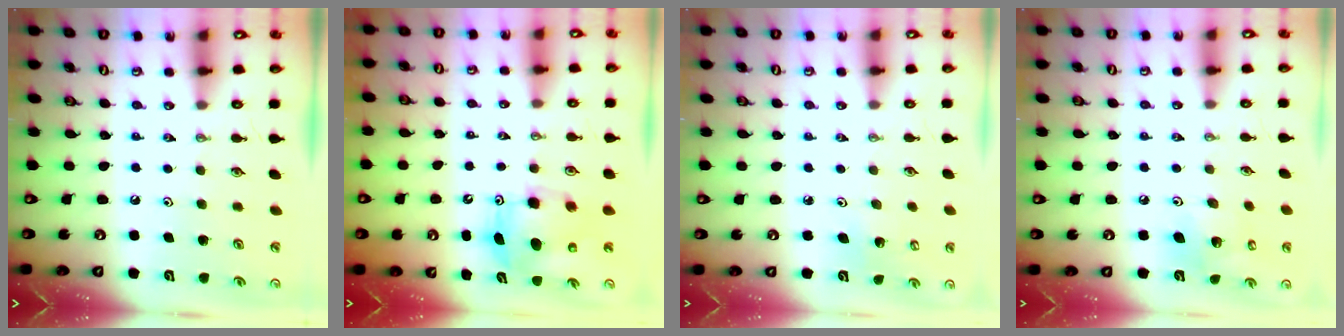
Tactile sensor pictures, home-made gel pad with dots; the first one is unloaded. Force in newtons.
{"total": 8.4, "press": 8.2, "slide": 2.0}
{"total": 2.9, "press": 2.9, "slide": 0.2}
{"total": 7.4, "press": 7.0, "slide": 2.5}